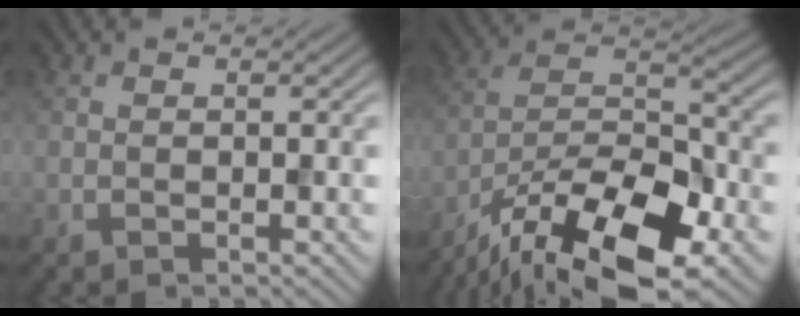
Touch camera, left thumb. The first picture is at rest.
{"total": 16.4, "force": [-11.8, 5.4, 10.1], "torque": [-0.201, -0.014, -0.207]}